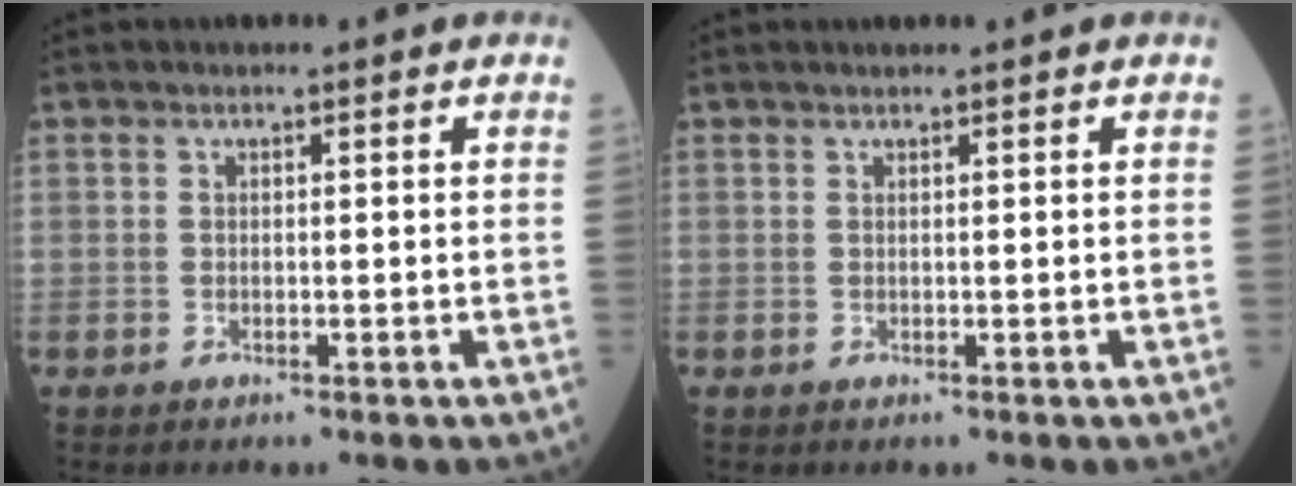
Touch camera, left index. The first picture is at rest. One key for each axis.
{"total": 1.4, "fx": 1.2, "fy": -0.2, "fz": 0.6, "tx": -0.008, "ty": 0.013, "tz": 0.025}